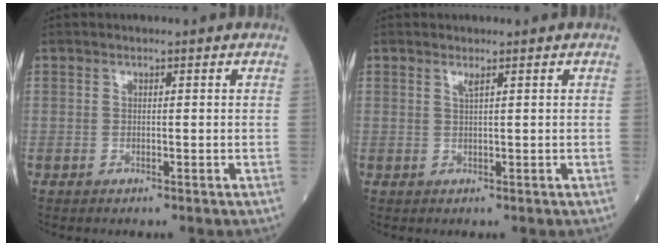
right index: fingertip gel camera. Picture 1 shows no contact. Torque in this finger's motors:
{"motor_torque": [-0.03, -0.02, -0.02, 0.03]}